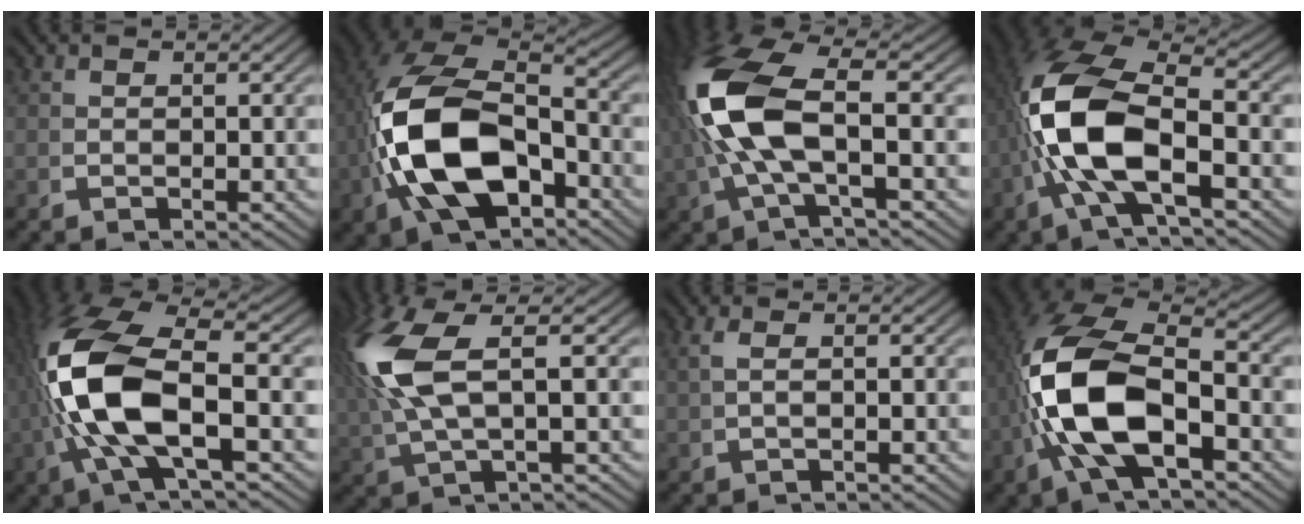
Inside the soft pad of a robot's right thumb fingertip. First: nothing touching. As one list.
[{"total": 16.2, "force": [-1.8, 10.5, 12.2], "torque": [-0.279, -0.045, -0.010]}, {"total": 10.5, "force": [0.6, 4.6, 9.5], "torque": [-0.214, -0.003, 0.018]}, {"total": 12.4, "force": [-0.6, 6.6, 10.5], "torque": [-0.236, -0.027, 0.003]}, {"total": 13.0, "force": [-0.4, 6.0, 11.5], "torque": [-0.261, -0.023, 0.008]}, {"total": 8.6, "force": [1.7, 3.9, 7.4], "torque": [-0.171, 0.001, 0.041]}, {"total": 1.1, "force": [0.5, -0.2, 1.0], "torque": [-0.023, 0.009, 0.013]}, {"total": 14.2, "force": [-1.0, 8.1, 11.6], "torque": [-0.264, -0.034, 0.000]}]